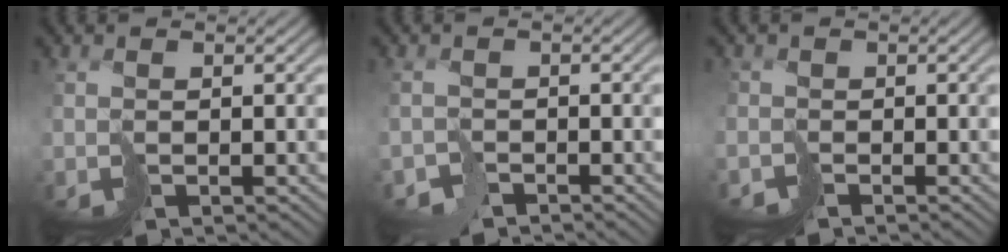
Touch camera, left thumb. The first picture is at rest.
{"total": 2.4, "force": [-2.2, 1.0, -0.3], "torque": [0.017, -0.008, -0.051]}
{"total": 2.0, "force": [-1.4, 1.2, -0.7], "torque": [0.022, -0.005, -0.042]}